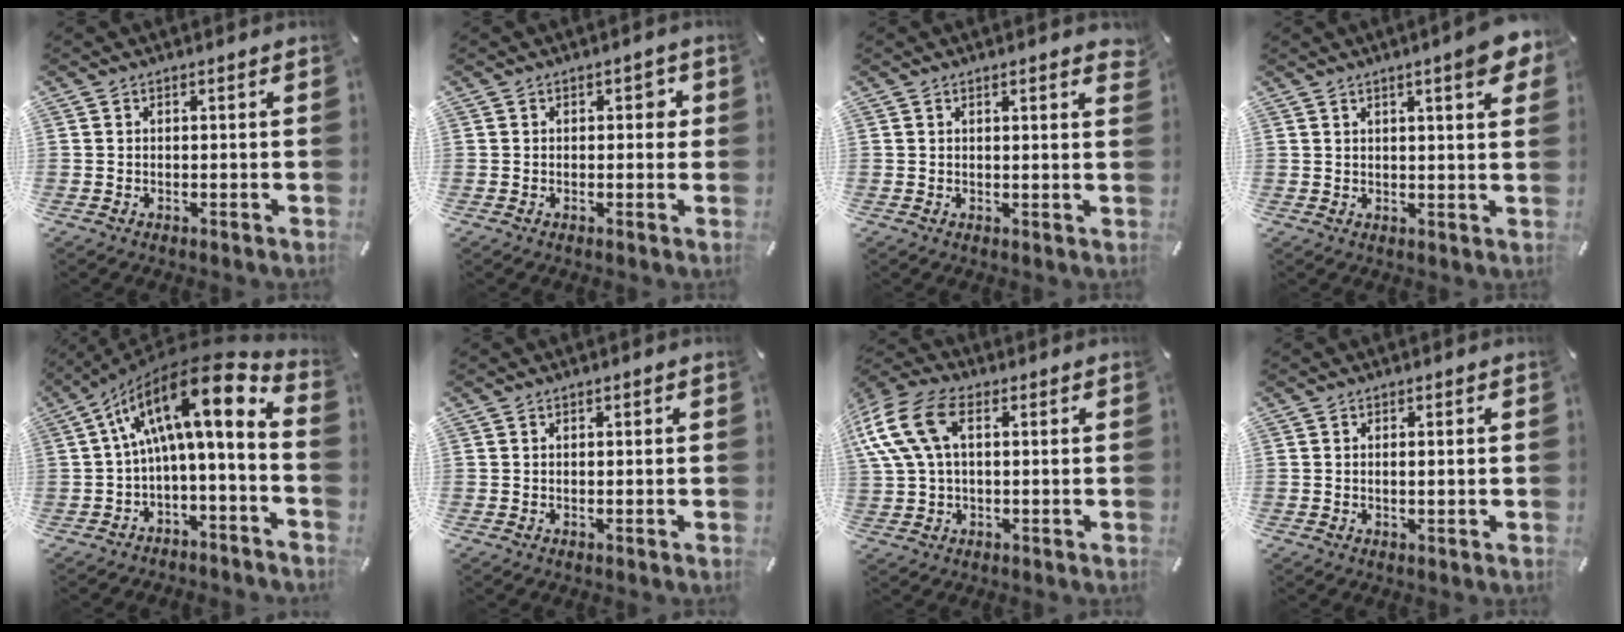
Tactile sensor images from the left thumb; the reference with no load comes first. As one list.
[{"total": 1.9, "force": [0.2, 1.3, 1.4], "torque": [-0.012, 0.002, -0.003]}, {"total": 1.6, "force": [1.0, 0.2, 1.2], "torque": [-0.017, -0.003, 0.016]}, {"total": 7.0, "force": [3.9, 1.2, 5.7], "torque": [-0.082, -0.018, 0.061]}, {"total": 16.7, "force": [4.2, 5.4, 15.2], "torque": [-0.252, -0.035, 0.062]}, {"total": 0.0}, {"total": 13.1, "force": [3.1, 8.2, 9.8], "torque": [-0.222, 0.007, 0.059]}, {"total": 1.0, "force": [0.1, 0.1, 1.0], "torque": [-0.019, -0.002, 0.002]}]